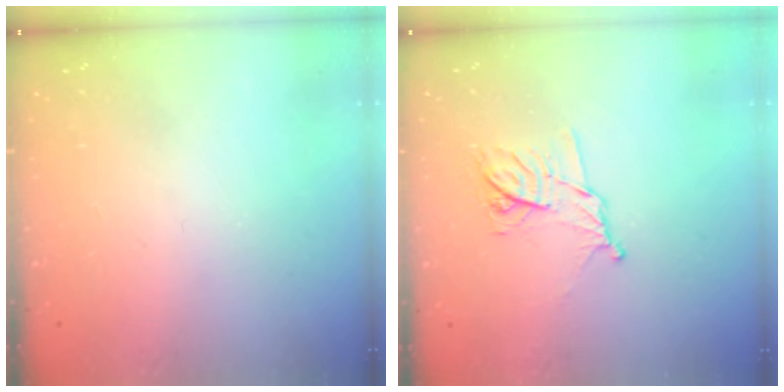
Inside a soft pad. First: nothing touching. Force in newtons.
{"total": 10.3, "press": 10.3, "slide": 0.3}